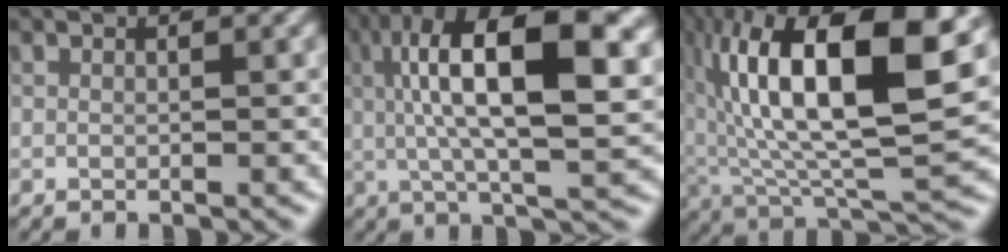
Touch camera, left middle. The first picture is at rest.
{"total": 12.6, "force": [2.2, 3.9, 11.8], "torque": [-0.201, 0.021, 0.039]}
{"total": 15.4, "force": [3.3, 6.0, 13.7], "torque": [-0.251, 0.019, 0.063]}